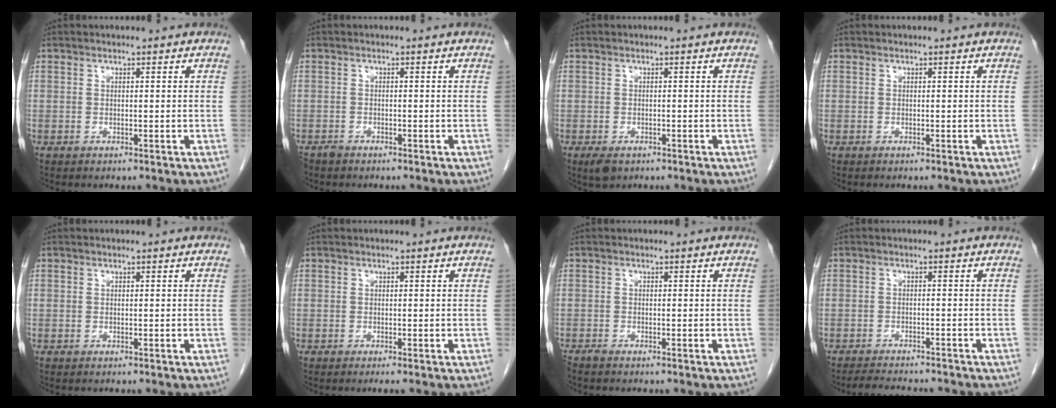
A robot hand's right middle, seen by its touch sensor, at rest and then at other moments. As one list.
[{"total": 1.0, "force": [-0.9, 0.4, 0.2], "torque": [-0.008, -0.001, -0.017]}, {"total": 2.3, "force": [-1.3, 1.2, 1.4], "torque": [-0.028, -0.004, -0.014]}, {"total": 0.0}, {"total": 0.0}, {"total": 0.5, "force": [-0.3, -0.1, 0.4], "torque": [-0.009, -0.001, -0.006]}, {"total": 1.0, "force": [-0.9, 0.0, 0.4], "torque": [-0.015, -0.004, -0.019]}, {"total": 6.8, "force": [-6.3, 0.8, 2.2], "torque": [-0.031, -0.010, -0.093]}]